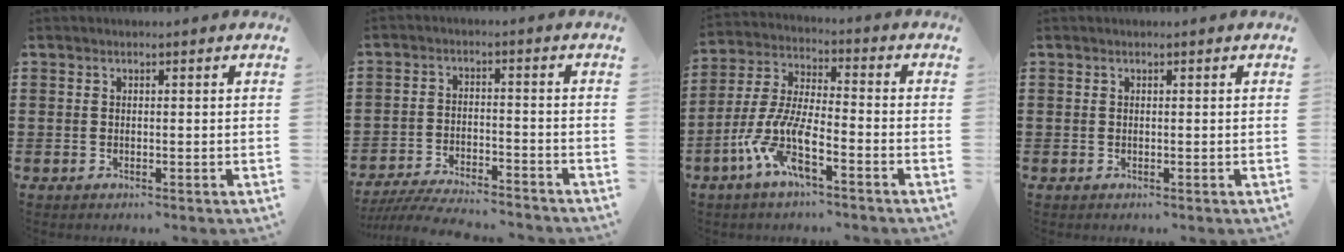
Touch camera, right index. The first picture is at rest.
{"total": 5.2, "force": [-5.0, 0.0, 1.3], "torque": [-0.029, -0.006, -0.099]}
{"total": 8.8, "force": [-5.4, 2.0, 6.6], "torque": [-0.181, -0.020, -0.115]}
{"total": 0.0}